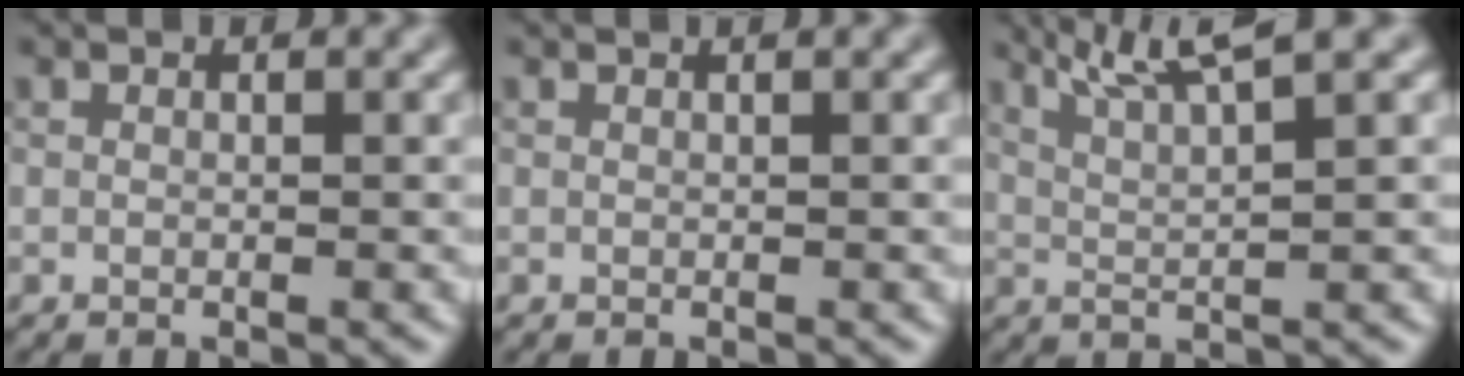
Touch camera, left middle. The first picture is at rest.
{"total": 0.7, "force": [0.4, 0.2, 0.5], "torque": [0.000, 0.004, 0.004]}
{"total": 5.1, "force": [3.6, 0.6, 3.5], "torque": [-0.061, 0.014, 0.062]}